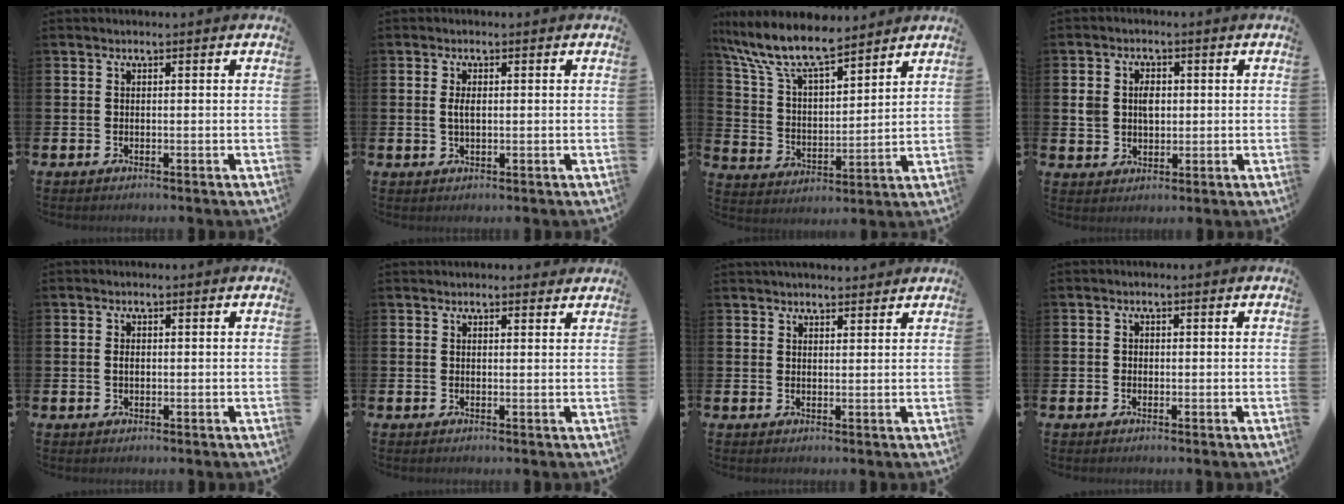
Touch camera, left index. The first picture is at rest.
{"total": 2.0, "force": [0.2, 0.9, 1.8], "torque": [-0.035, 0.005, 0.001]}
{"total": 10.0, "force": [8.9, 2.2, 4.0], "torque": [-0.120, -0.046, 0.159]}
{"total": 3.5, "force": [0.7, 2.8, 2.0], "torque": [-0.030, 0.007, 0.005]}
{"total": 0.9, "force": [0.0, 0.6, 0.7], "torque": [-0.014, 0.005, -0.002]}
{"total": 1.3, "force": [1.3, 0.2, 0.1], "torque": [0.002, -0.002, 0.022]}
{"total": 2.7, "force": [2.6, 0.6, 0.2], "torque": [0.000, -0.012, 0.046]}
{"total": 0.8, "force": [-0.2, 0.7, 0.2], "torque": [-0.003, 0.005, -0.006]}